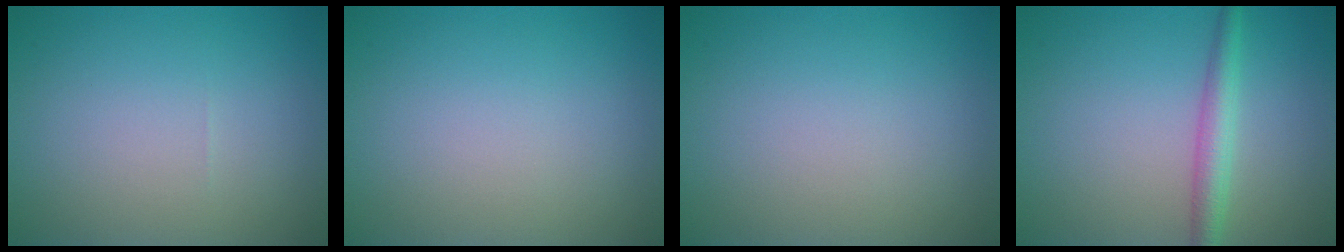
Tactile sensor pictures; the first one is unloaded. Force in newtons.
{"total": 0.0}
{"total": 0.0}
{"total": 2.7, "press": 2.7, "slide": 0.1}